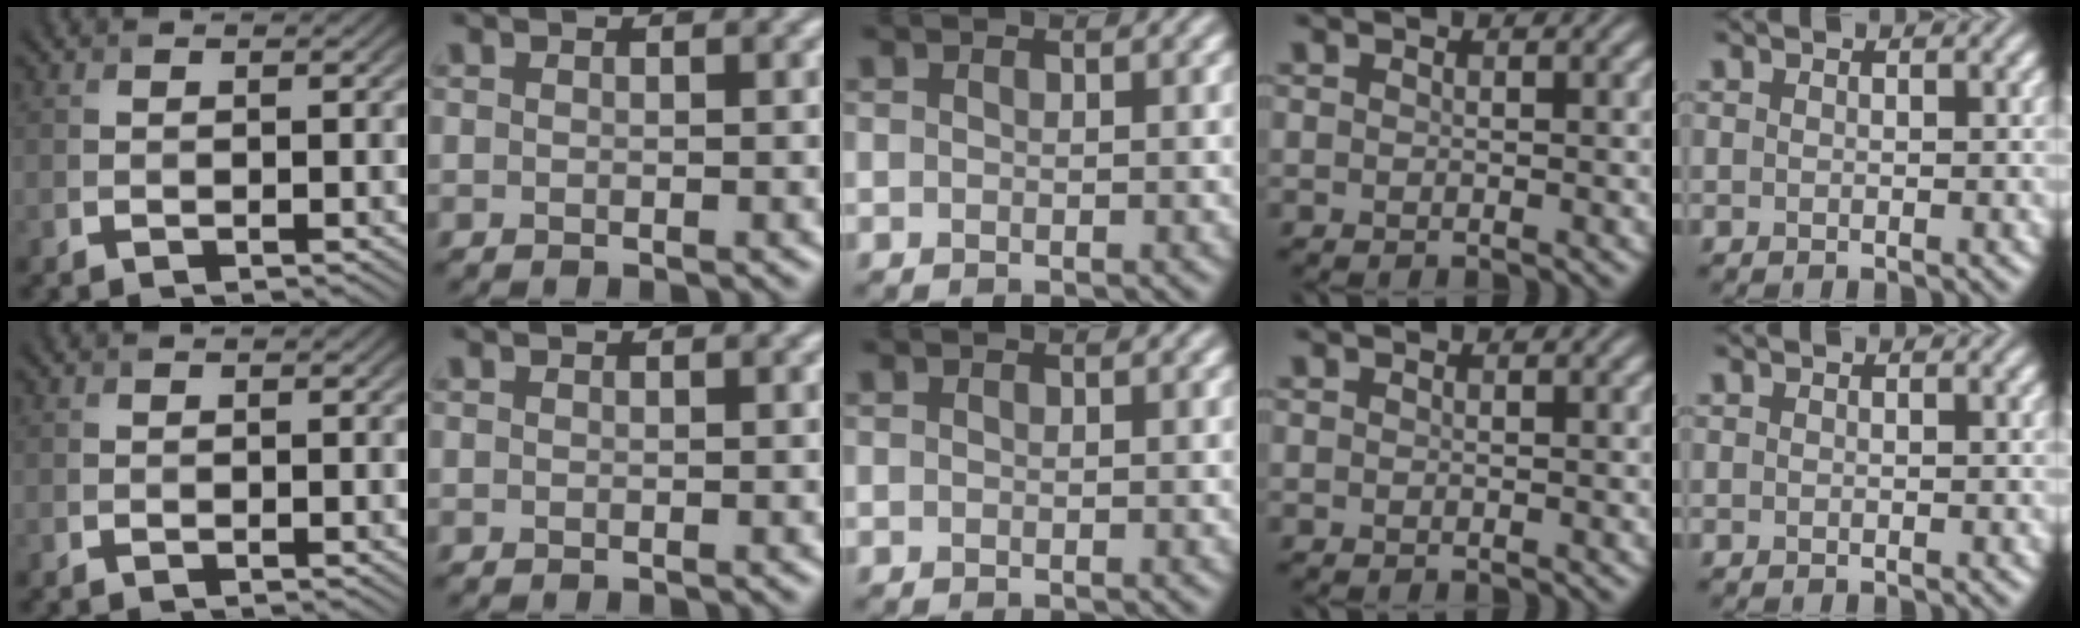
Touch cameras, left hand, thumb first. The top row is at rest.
{}